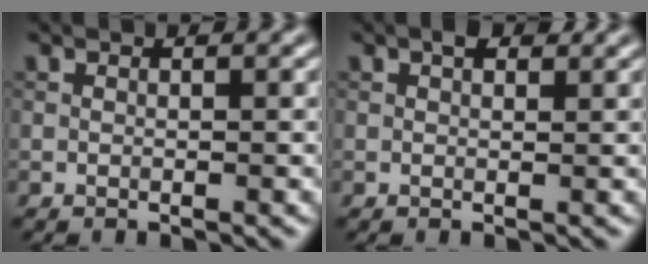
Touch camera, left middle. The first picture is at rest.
{"total": 1.4, "force": [0.8, 0.7, 1.0], "torque": [-0.012, 0.003, 0.012]}